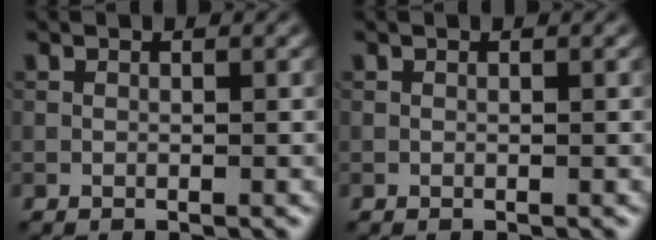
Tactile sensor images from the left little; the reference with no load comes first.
{"total": 0.0}